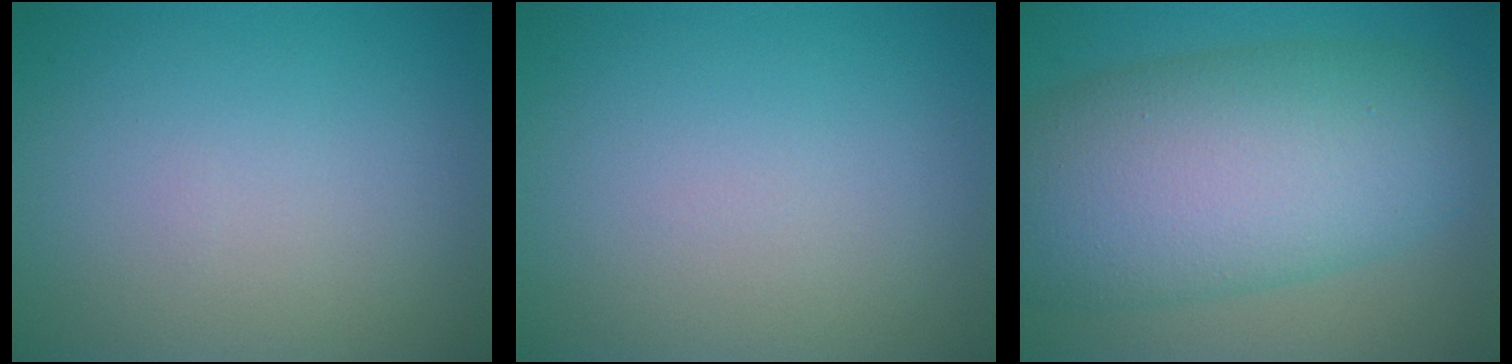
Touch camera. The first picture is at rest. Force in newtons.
{"total": 0.0}
{"total": 12.0, "press": 12.0, "slide": 0.5}